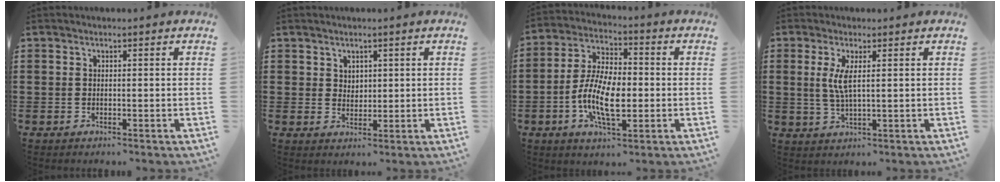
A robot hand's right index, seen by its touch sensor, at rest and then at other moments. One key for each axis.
{"total": 2.1, "fx": 1.3, "fy": 1.7, "fz": 0.3, "tx": -0.011, "ty": 0.008, "tz": 0.025}
{"total": 10.1, "fx": -2.2, "fy": 4.8, "fz": 8.6, "tx": -0.195, "ty": -0.003, "tz": -0.047}
{"total": 4.3, "fx": 1.0, "fy": 0.8, "fz": 4.1, "tx": -0.091, "ty": -0.004, "tz": 0.013}